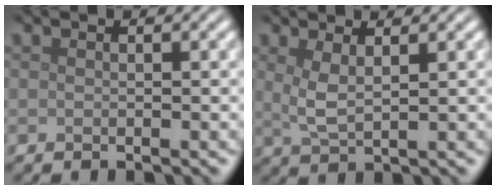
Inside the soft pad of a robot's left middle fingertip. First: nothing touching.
{"total": 2.5, "force": [1.1, 0.7, 2.1], "torque": [-0.045, -0.006, 0.023]}